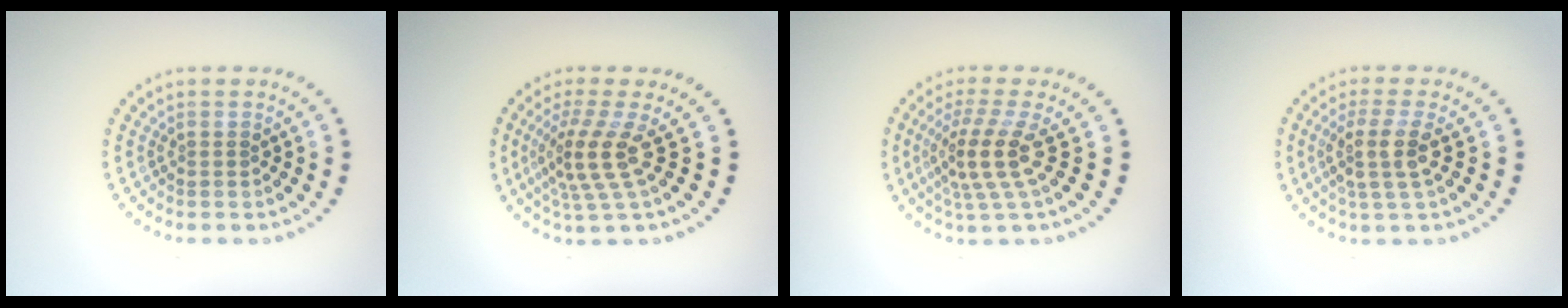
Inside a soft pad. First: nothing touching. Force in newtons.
{"total": 3.9, "press": 2.8, "slide": 2.7}
{"total": 3.9, "press": 2.7, "slide": 2.8}
{"total": 3.0, "press": 2.3, "slide": 1.9}